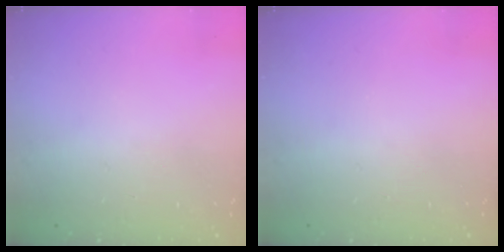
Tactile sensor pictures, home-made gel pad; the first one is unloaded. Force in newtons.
{"total": 0.0}